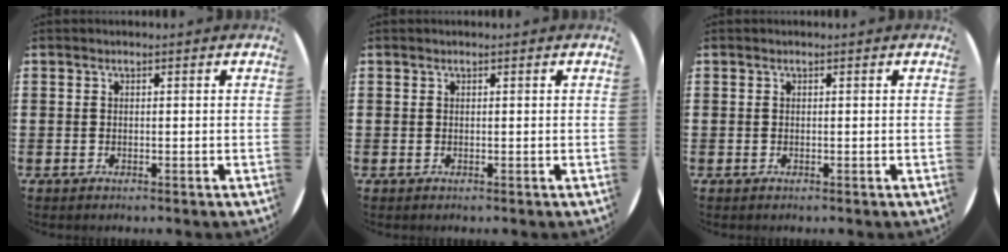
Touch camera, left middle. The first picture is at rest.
{"total": 0.0}
{"total": 0.0}